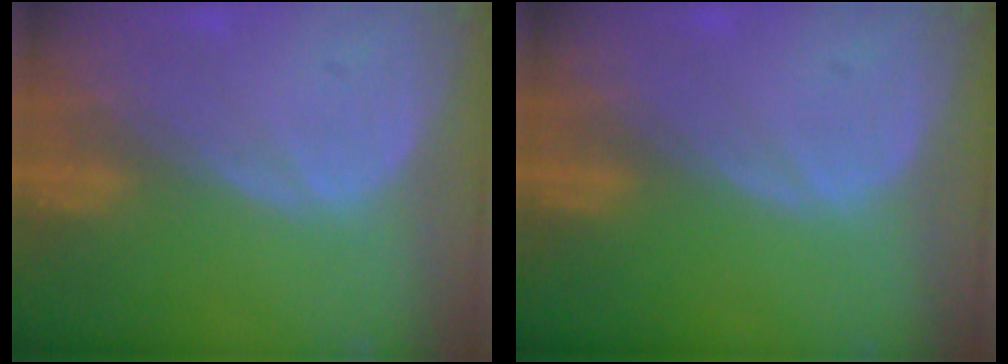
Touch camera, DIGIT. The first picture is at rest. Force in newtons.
{"total": 0.0}